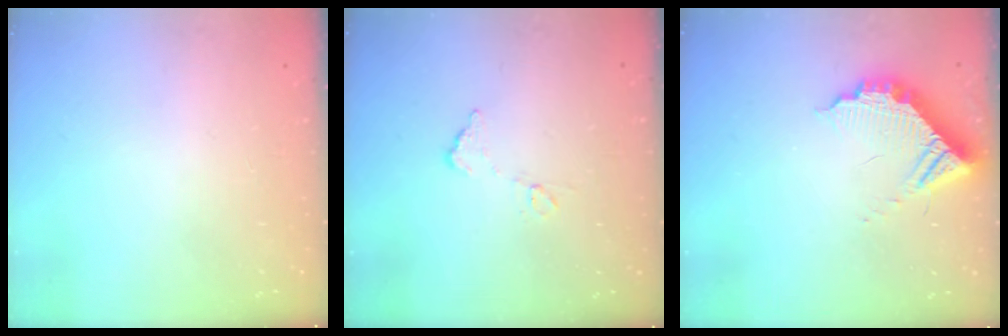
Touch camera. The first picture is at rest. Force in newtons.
{"total": 5.9, "press": 5.9, "slide": 0.4}
{"total": 11.1, "press": 11.0, "slide": 1.0}